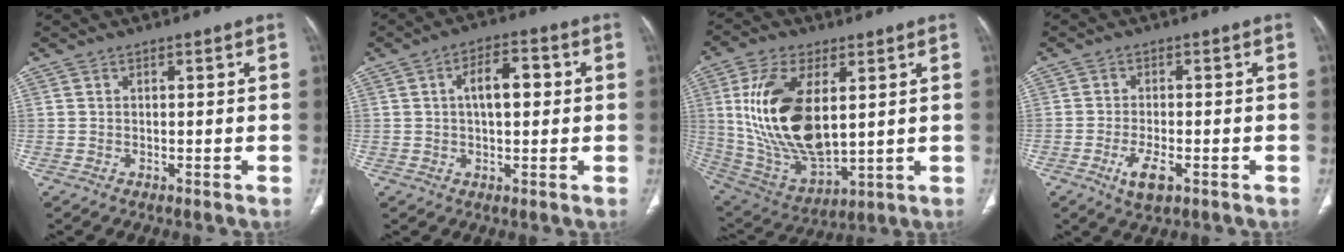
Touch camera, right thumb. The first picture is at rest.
{"total": 7.5, "force": [1.1, 3.6, 6.4], "torque": [-0.094, 0.014, 0.015]}
{"total": 21.0, "force": [4.0, 10.6, 17.6], "torque": [-0.340, -0.024, 0.089]}
{"total": 5.0, "force": [-2.2, 2.0, 4.0], "torque": [-0.077, 0.001, -0.034]}